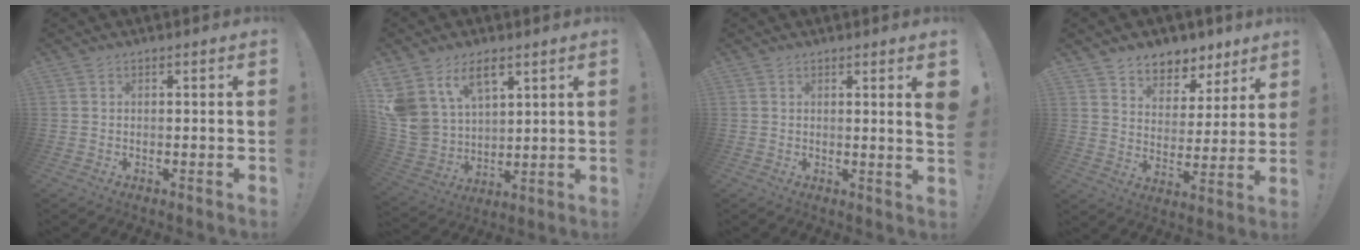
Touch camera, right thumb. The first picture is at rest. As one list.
[{"total": 13.4, "force": [8.0, 8.4, 6.7], "torque": [-0.137, -0.051, 0.156]}, {"total": 3.9, "force": [1.3, -0.3, 3.7], "torque": [-0.046, -0.019, 0.018]}, {"total": 7.4, "force": [5.4, 4.9, 1.2], "torque": [-0.009, -0.050, 0.104]}]